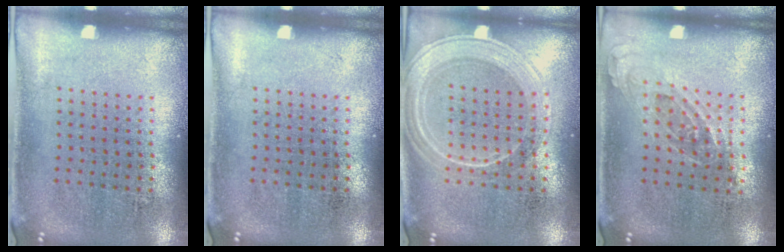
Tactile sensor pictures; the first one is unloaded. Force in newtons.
{"total": 0.0}
{"total": 1.8, "press": 1.8, "slide": 0.2}
{"total": 0.7, "press": 0.7, "slide": 0.3}